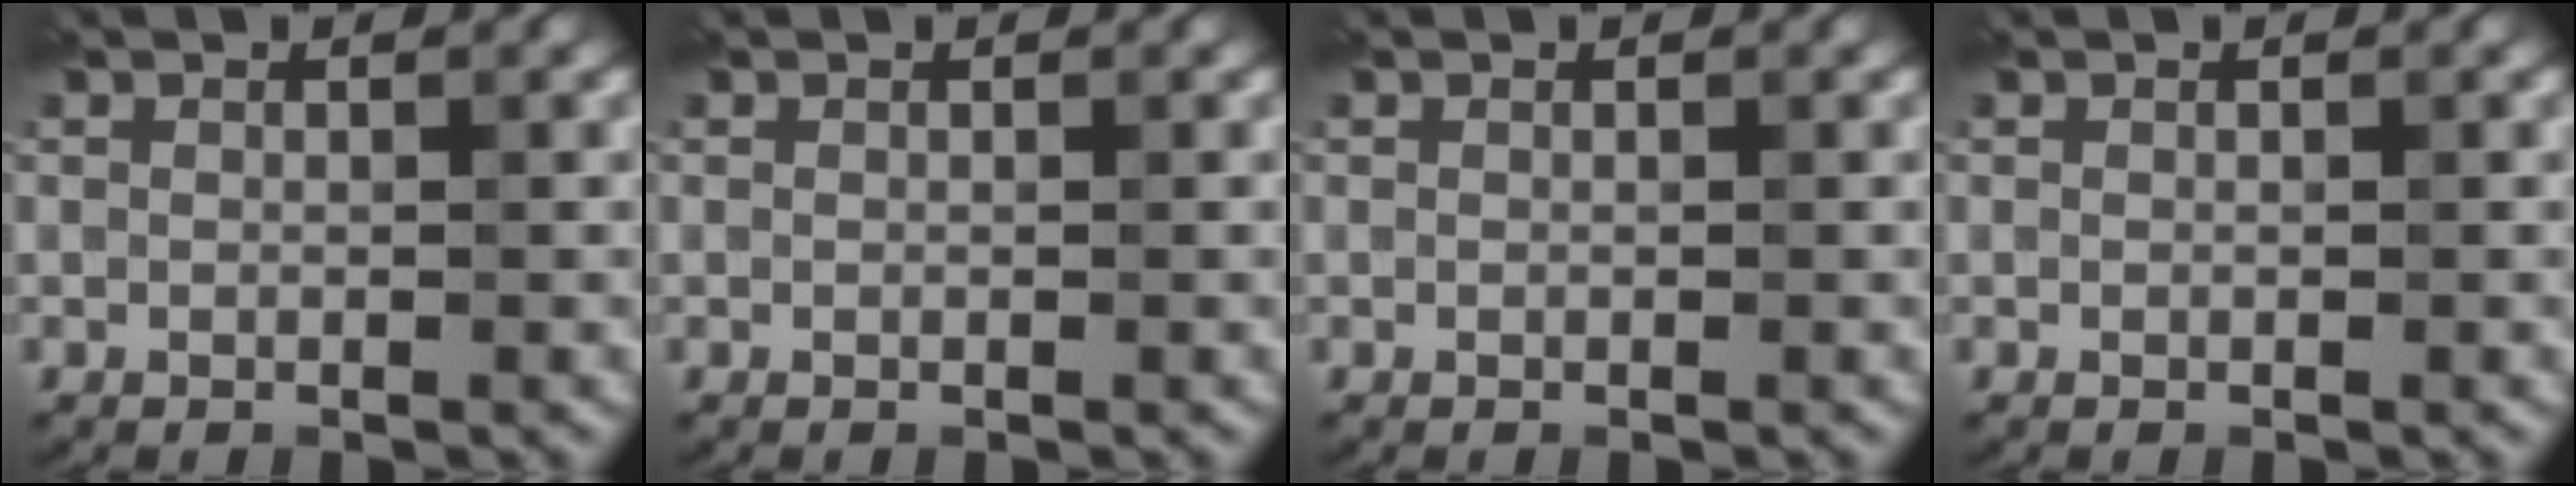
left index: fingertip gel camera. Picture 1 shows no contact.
{"total": 0.0}
{"total": 0.0}
{"total": 0.0}